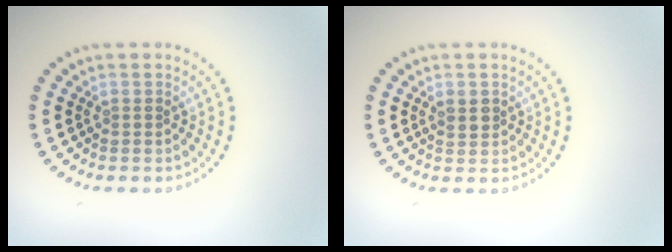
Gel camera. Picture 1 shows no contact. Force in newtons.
{"total": 1.3, "press": 1.3, "slide": 0.4}